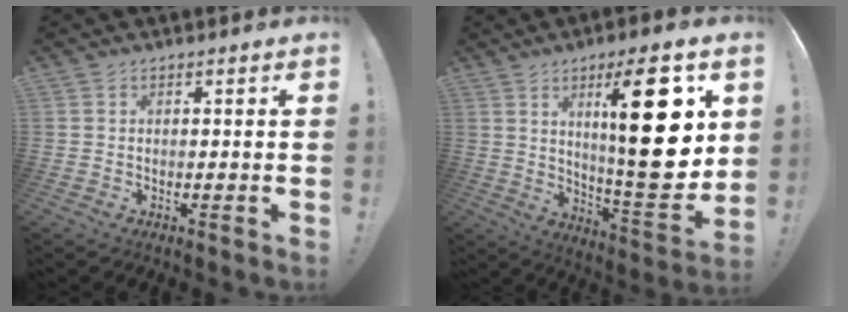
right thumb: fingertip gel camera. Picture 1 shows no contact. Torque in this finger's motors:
{"motor_torque": [-0.37, 1.77, 1.47, 1.29, 0.17]}